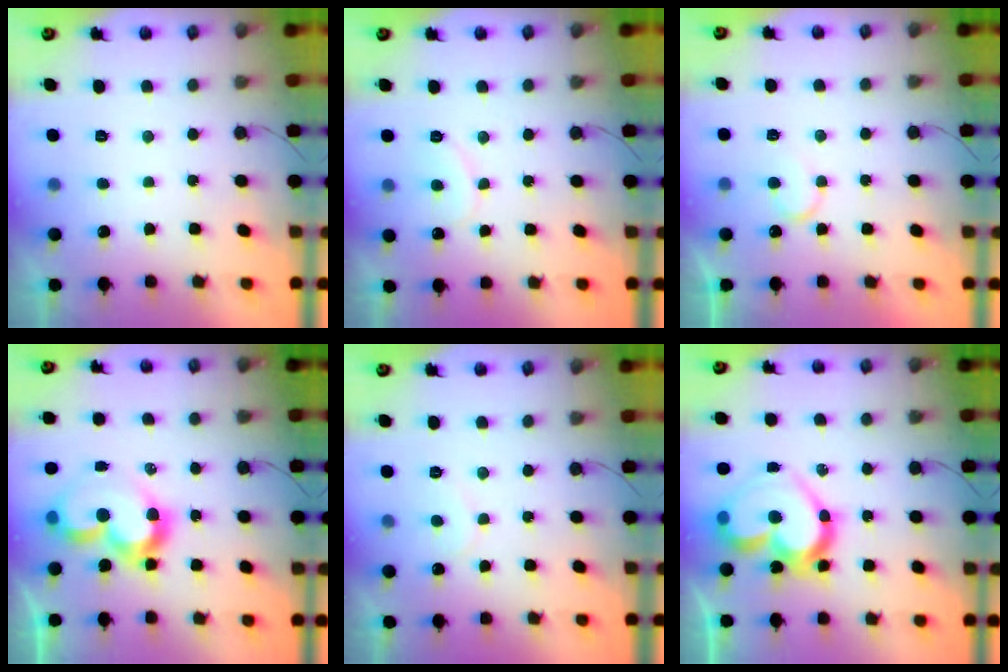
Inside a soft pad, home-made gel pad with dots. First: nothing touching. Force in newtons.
{"total": 8.0, "press": 7.9, "slide": 0.6}
{"total": 6.0, "press": 6.0, "slide": 0.5}
{"total": 12.4, "press": 12.3, "slide": 1.4}
{"total": 5.1, "press": 5.0, "slide": 0.4}
{"total": 18.1, "press": 18.0, "slide": 1.6}